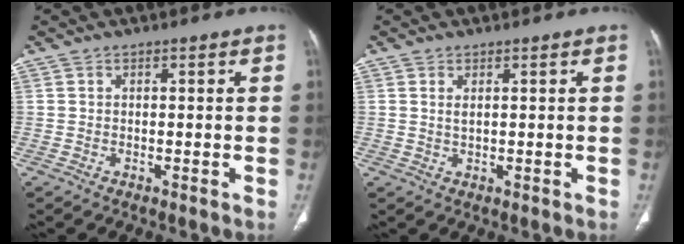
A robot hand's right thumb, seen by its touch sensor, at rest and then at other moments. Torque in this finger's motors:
{"motor_torque": [0.02, 0.02, -0.22, -0.25, 0.03]}